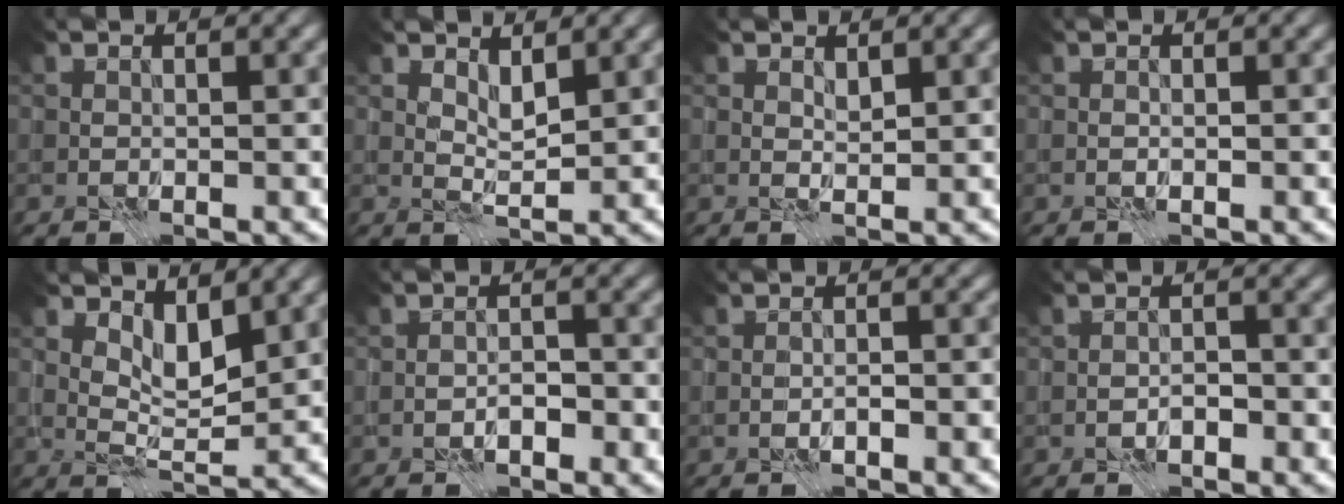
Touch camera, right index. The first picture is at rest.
{"total": 1.8, "force": [1.3, 0.4, 1.2], "torque": [-0.027, -0.007, 0.026]}
{"total": 0.8, "force": [0.6, 0.2, 0.5], "torque": [-0.012, -0.005, 0.011]}
{"total": 0.0}
{"total": 3.1, "force": [2.0, 1.1, 2.2], "torque": [-0.044, -0.010, 0.035]}
{"total": 1.4, "force": [-0.7, 0.6, 1.0], "torque": [-0.015, 0.007, -0.014]}
{"total": 1.6, "force": [-0.7, 0.5, 1.4], "torque": [-0.023, 0.006, -0.014]}
{"total": 1.0, "force": [-0.7, 0.4, 0.7], "torque": [-0.012, 0.006, -0.013]}